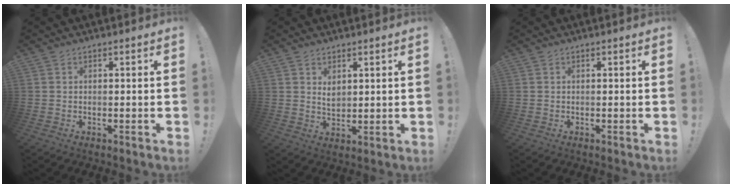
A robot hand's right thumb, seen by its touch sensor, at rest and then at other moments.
{"total": 3.8, "force": [2.1, 2.7, 1.6], "torque": [-0.016, -0.014, 0.036]}
{"total": 0.0}